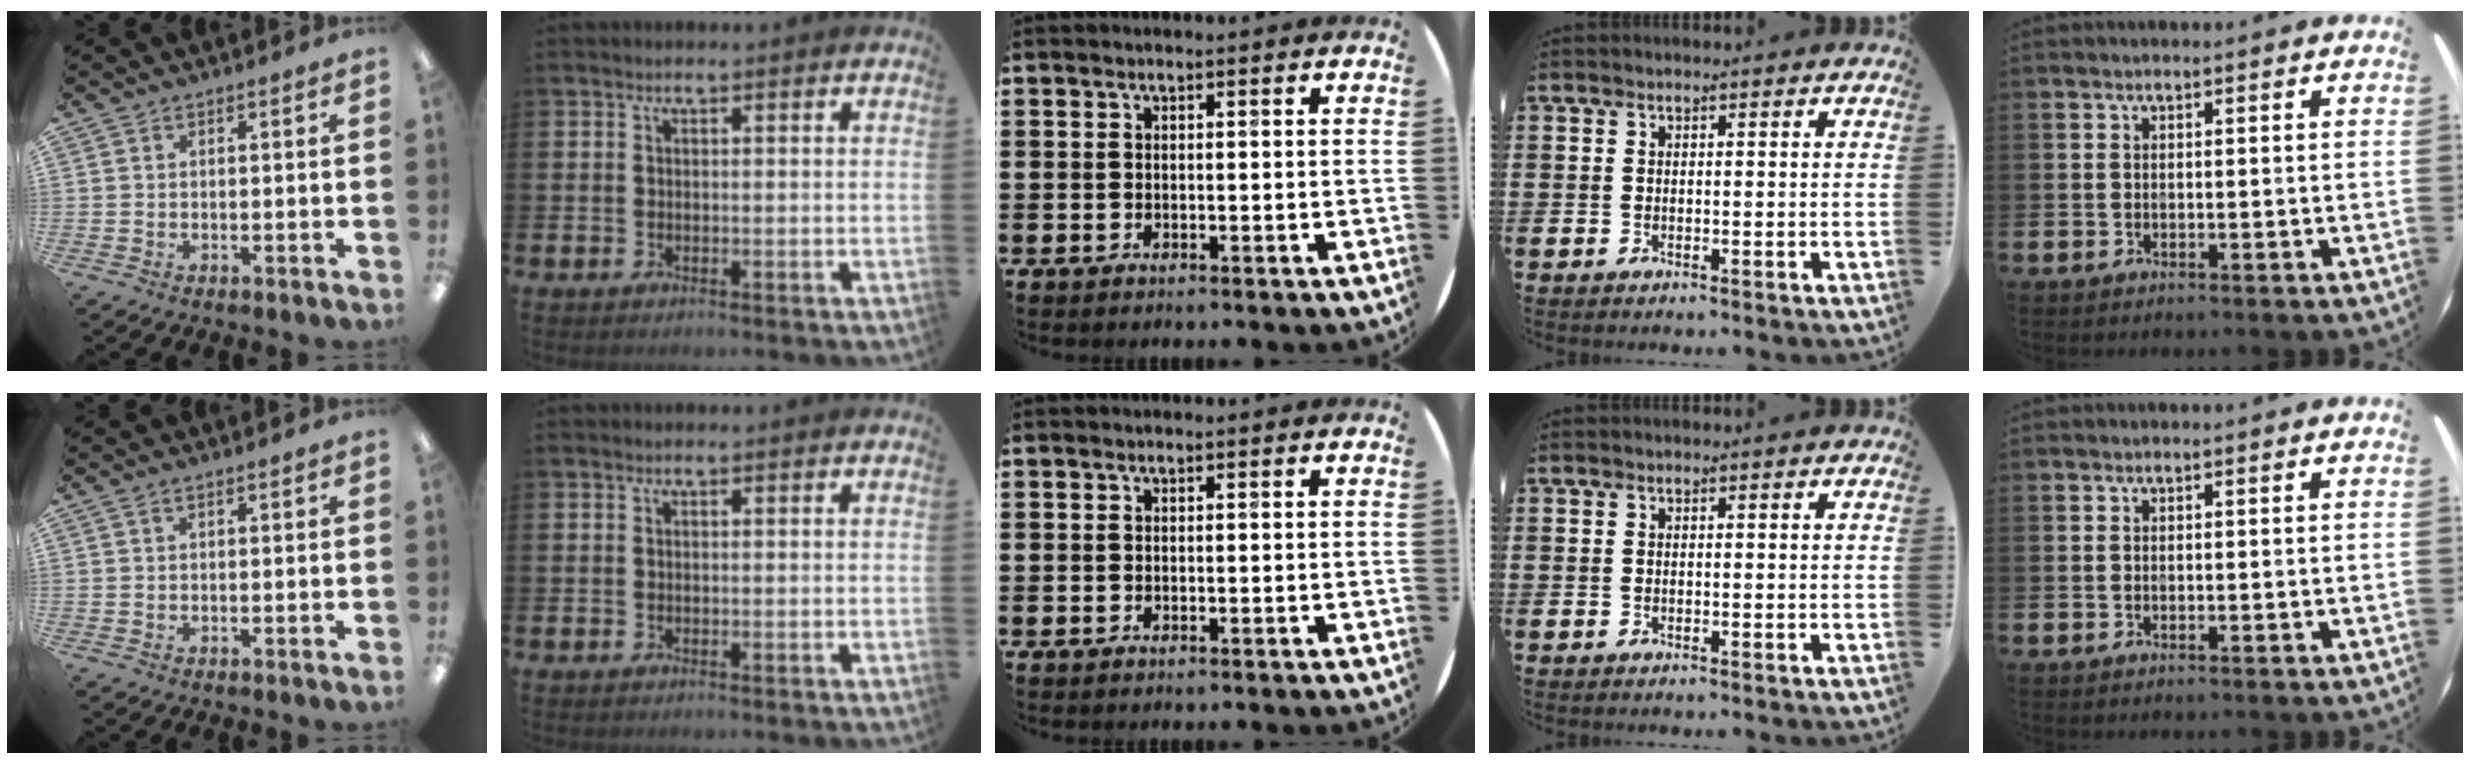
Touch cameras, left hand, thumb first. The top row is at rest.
{"thumb": {"total": 0.9, "force": [0.5, 0.3, 0.6], "torque": [-0.014, 0.002, 0.009]}}